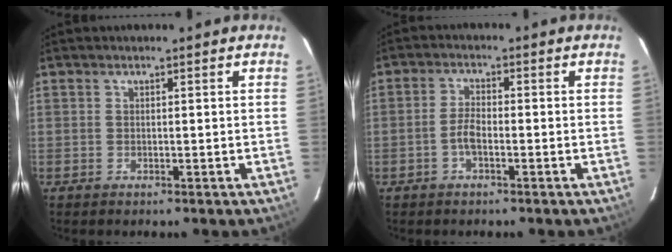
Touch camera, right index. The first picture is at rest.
{"total": 3.3, "force": [-1.4, 1.1, 2.8], "torque": [-0.063, 0.007, -0.028]}